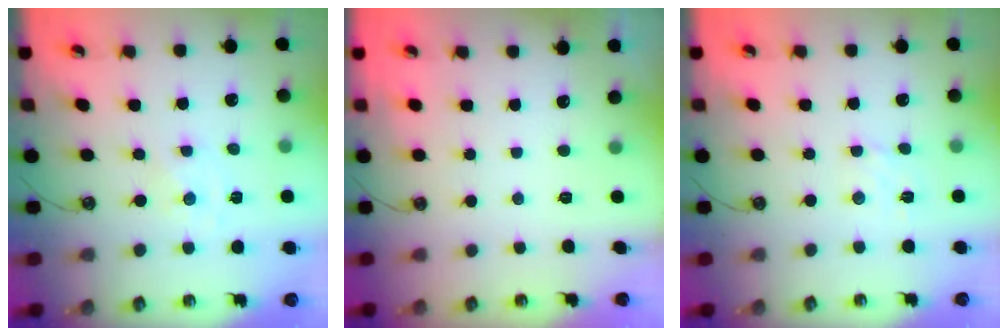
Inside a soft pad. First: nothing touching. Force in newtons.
{"total": 0.0}
{"total": 2.9, "press": 2.8, "slide": 0.7}